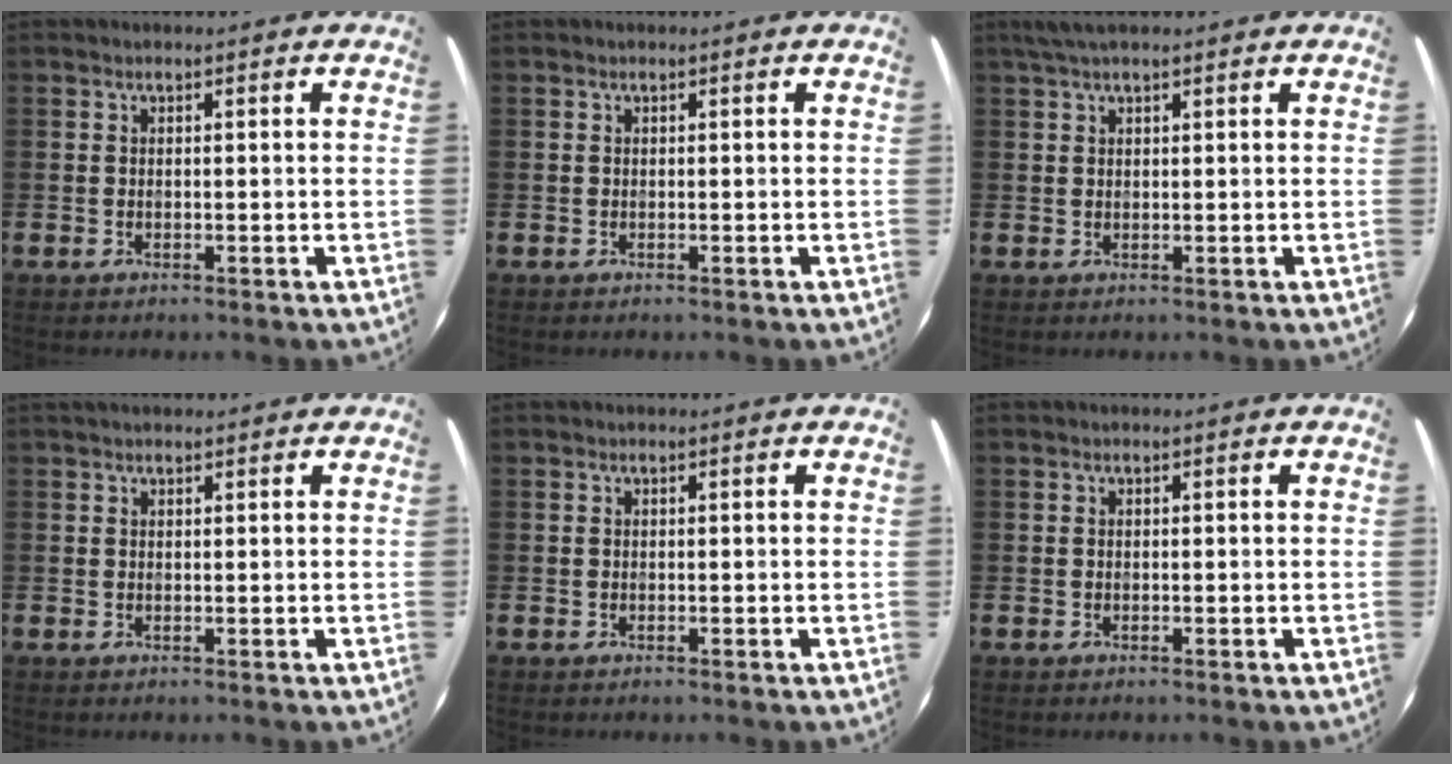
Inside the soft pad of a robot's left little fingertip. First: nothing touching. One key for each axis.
{"total": 0.0}
{"total": 2.2, "fx": 1.7, "fy": 0.5, "fz": 1.3, "tx": -0.029, "ty": 0.005, "tz": 0.031}
{"total": 0.9, "fx": 0.8, "fy": 0.4, "fz": 0.2, "tx": -0.004, "ty": 0.004, "tz": 0.015}
{"total": 0.0}
{"total": 0.0}